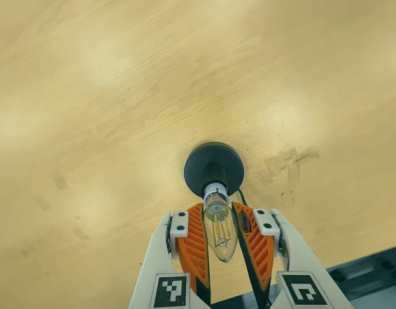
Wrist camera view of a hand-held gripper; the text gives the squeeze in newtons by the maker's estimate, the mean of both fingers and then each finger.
{"total": 14.4, "left": 13.2, "right": 15.5}